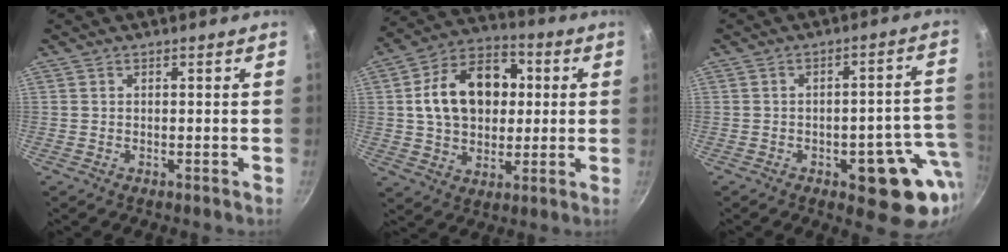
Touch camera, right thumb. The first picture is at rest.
{"total": 17.8, "force": [2.6, 12.9, 12.0], "torque": [-0.164, 0.021, 0.033]}
{"total": 14.1, "force": [-4.2, 6.4, 11.8], "torque": [-0.085, 0.027, -0.049]}